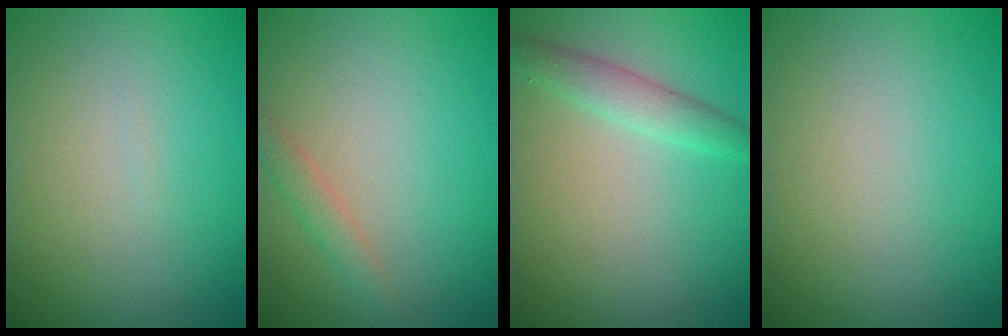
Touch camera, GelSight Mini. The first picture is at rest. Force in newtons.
{"total": 1.5, "press": 1.5, "slide": 0.1}
{"total": 2.2, "press": 2.2, "slide": 0.0}
{"total": 0.0}